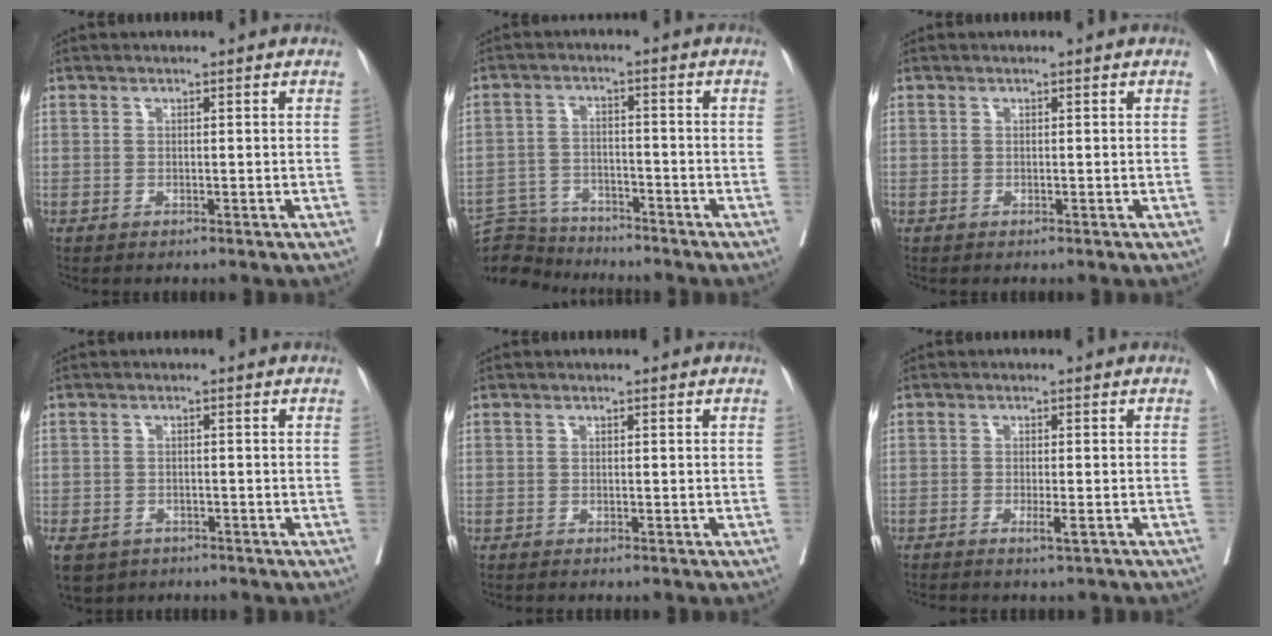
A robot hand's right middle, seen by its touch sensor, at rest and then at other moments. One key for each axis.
{"total": 7.8, "fx": -7.7, "fy": 1.1, "fz": -0.3, "tx": 0.002, "ty": 0.008, "tz": -0.137}
{"total": 0.0}
{"total": 8.0, "fx": -5.1, "fy": 5.5, "fz": 2.6, "tx": -0.066, "ty": -0.008, "tz": -0.075}
{"total": 0.9, "fx": -0.8, "fy": -0.1, "fz": 0.4, "tx": -0.003, "ty": 0.000, "tz": -0.011}
{"total": 2.1, "fx": -1.6, "fy": 0.1, "fz": 1.4, "tx": -0.023, "ty": -0.002, "tz": -0.023}